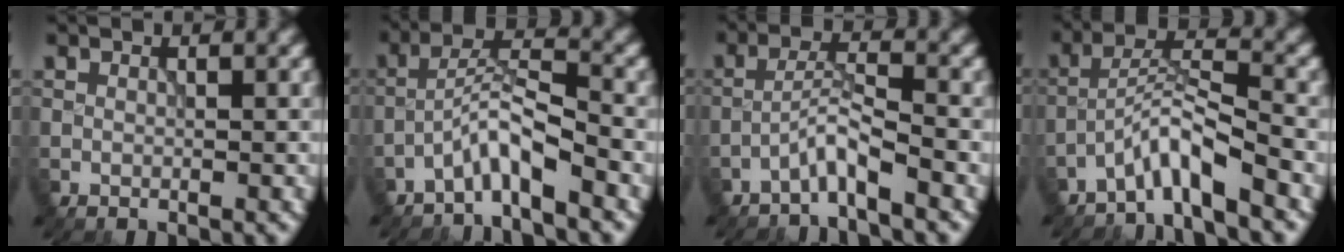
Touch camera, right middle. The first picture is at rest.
{"total": 3.9, "force": [-2.9, 0.4, 2.6], "torque": [-0.051, 0.017, -0.063]}
{"total": 2.8, "force": [-2.2, 0.0, 1.6], "torque": [-0.034, 0.014, -0.050]}
{"total": 4.2, "force": [-3.3, 0.3, 2.6], "torque": [-0.049, 0.016, -0.071]}